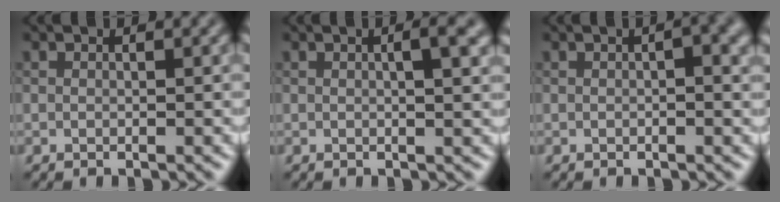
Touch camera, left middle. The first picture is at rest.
{"total": 2.8, "force": [0.7, 0.7, 2.7], "torque": [-0.032, 0.006, 0.008]}
{"total": 2.5, "force": [0.4, 0.5, 2.4], "torque": [-0.032, 0.006, 0.004]}